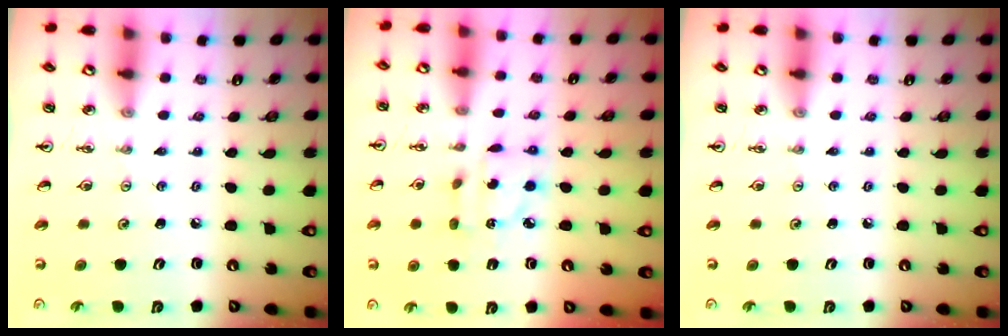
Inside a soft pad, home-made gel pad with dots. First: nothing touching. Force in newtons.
{"total": 5.9, "press": 5.9, "slide": 0.2}
{"total": 0.0}